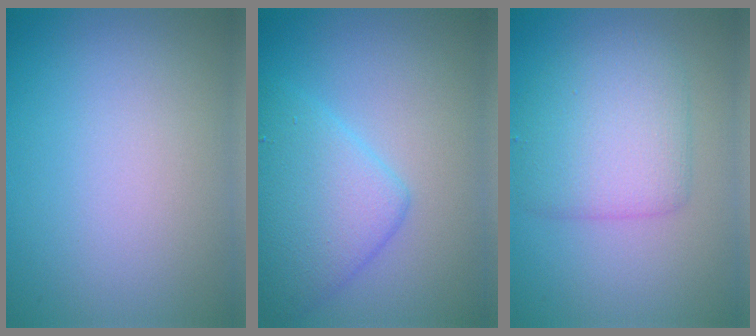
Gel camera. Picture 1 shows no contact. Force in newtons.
{"total": 5.2, "press": 5.2, "slide": 0.1}
{"total": 4.6, "press": 4.6, "slide": 0.1}